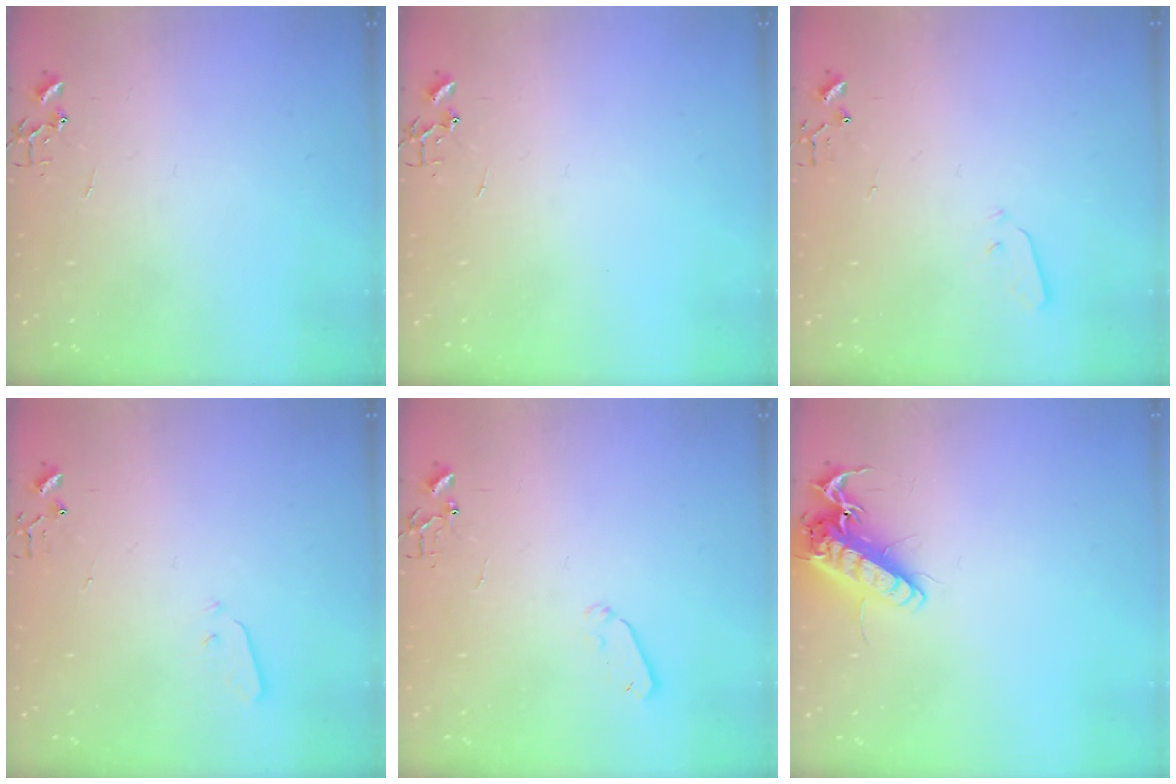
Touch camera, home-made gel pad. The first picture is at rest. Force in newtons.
{"total": 0.0}
{"total": 2.9, "press": 2.9, "slide": 0.4}
{"total": 2.9, "press": 2.9, "slide": 0.4}
{"total": 4.2, "press": 4.2, "slide": 0.7}
{"total": 13.8, "press": 13.7, "slide": 1.9}